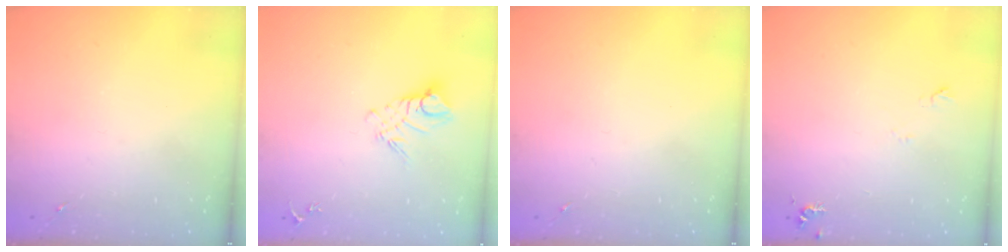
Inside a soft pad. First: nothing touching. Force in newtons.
{"total": 9.1, "press": 9.1, "slide": 0.9}
{"total": 0.0}
{"total": 5.5, "press": 5.5, "slide": 0.7}